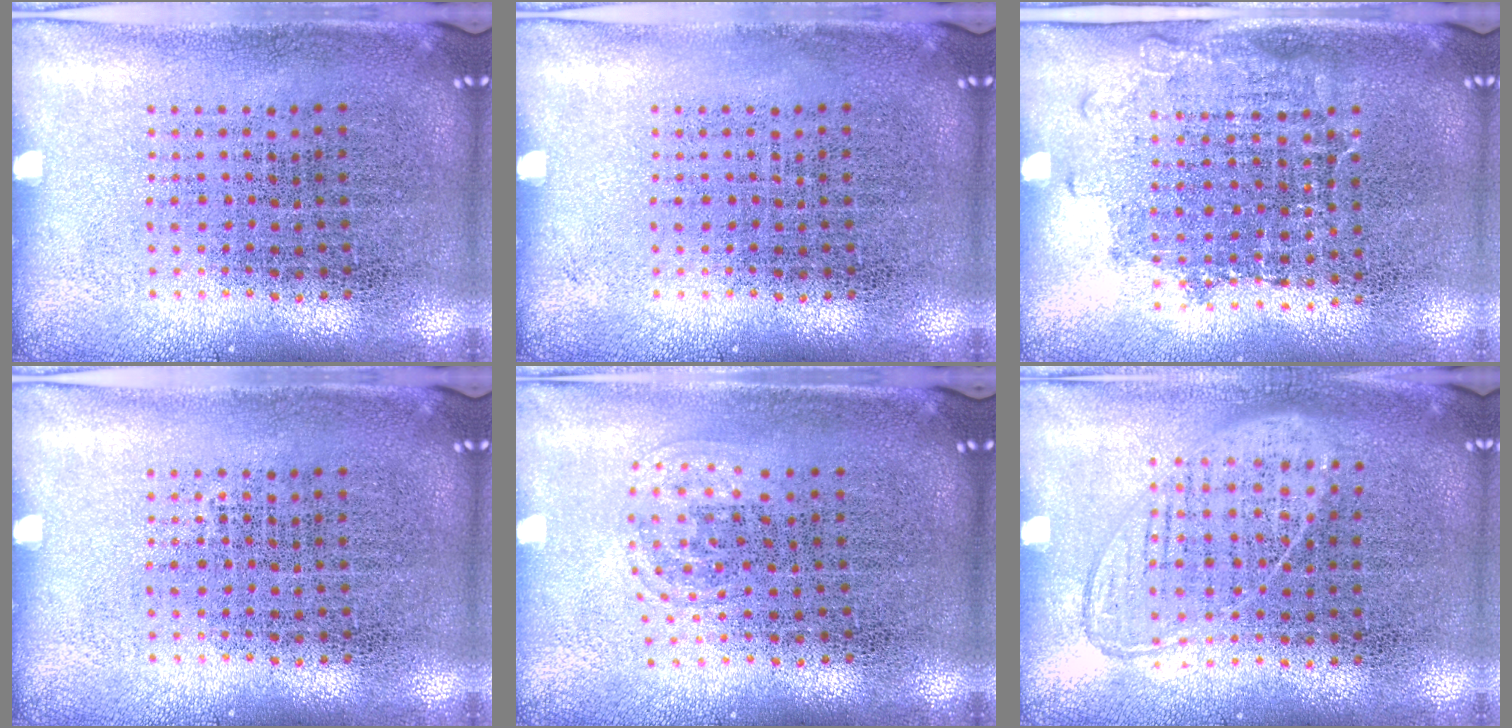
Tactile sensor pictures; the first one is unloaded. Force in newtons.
{"total": 0.0}
{"total": 1.2, "press": 0.9, "slide": 0.8}
{"total": 0.0}
{"total": 1.1, "press": 0.7, "slide": 0.8}
{"total": 0.9, "press": 0.8, "slide": 0.4}